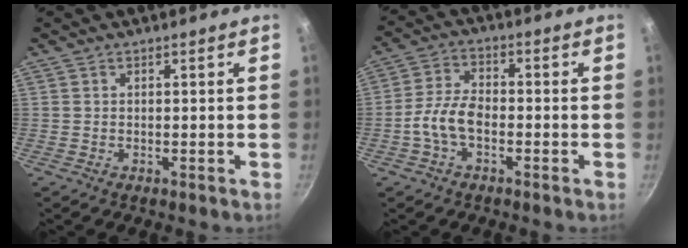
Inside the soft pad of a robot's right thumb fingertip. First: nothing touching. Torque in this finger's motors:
{"motor_torque": [0.89, 1.97, 0.99, -0.71, 0.28]}